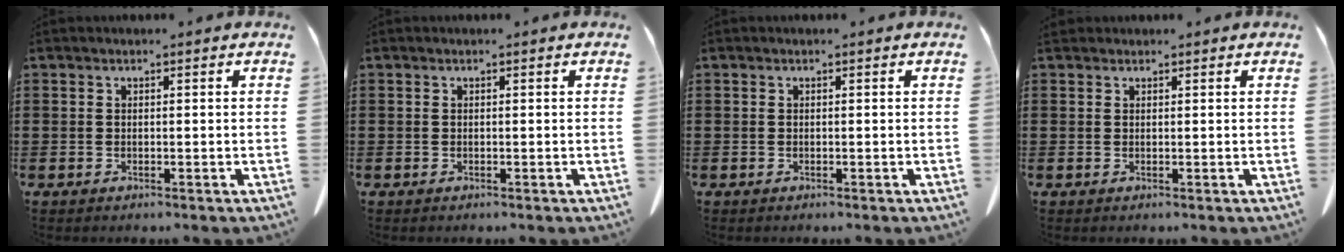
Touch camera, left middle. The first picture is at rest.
{"total": 0.0}
{"total": 0.0}
{"total": 0.8, "force": [0.7, 0.3, 0.1], "torque": [-0.005, 0.000, 0.015]}